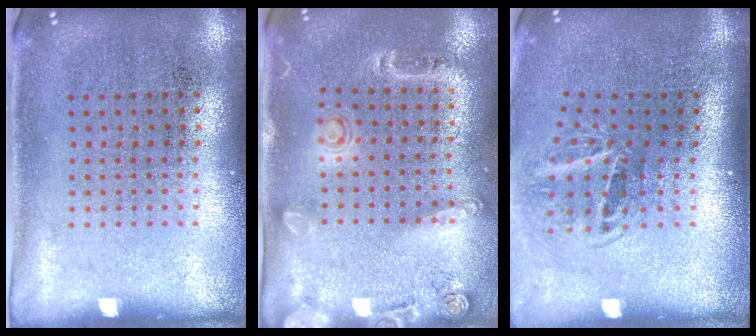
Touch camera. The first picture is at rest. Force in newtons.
{"total": 1.6, "press": 1.2, "slide": 1.1}
{"total": 2.0, "press": 1.3, "slide": 1.5}